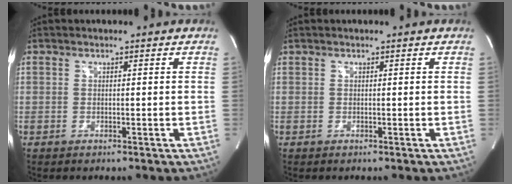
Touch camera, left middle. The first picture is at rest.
{"total": 0.0}